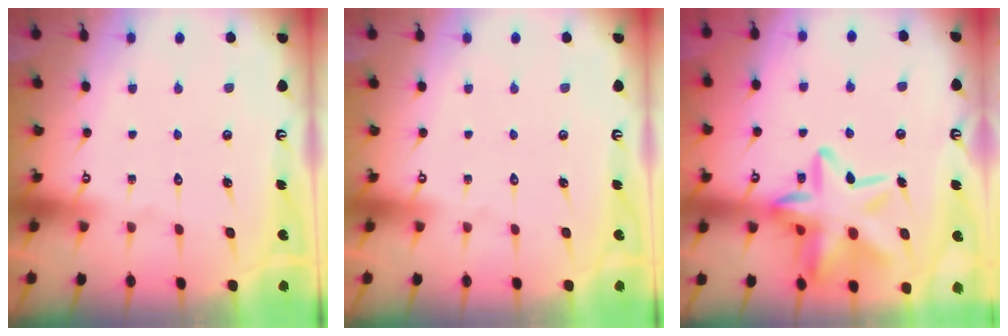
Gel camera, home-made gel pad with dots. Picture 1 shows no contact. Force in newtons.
{"total": 0.0}
{"total": 20.7, "press": 20.6, "slide": 1.9}